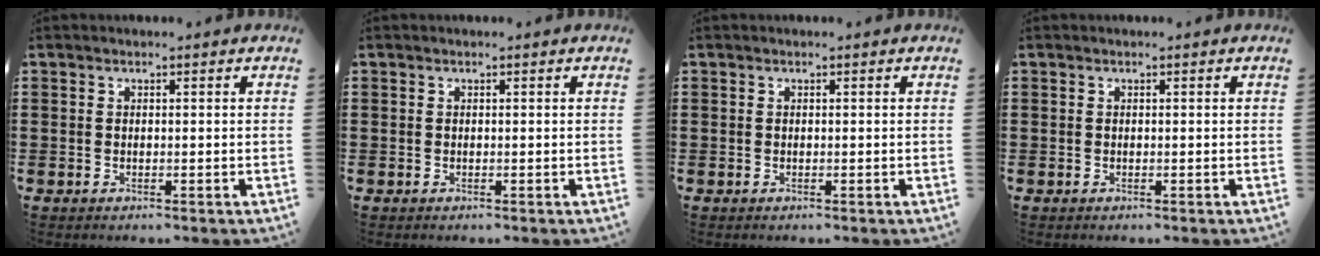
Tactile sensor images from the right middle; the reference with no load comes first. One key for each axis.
{"total": 0.0}
{"total": 0.0}
{"total": 0.0}